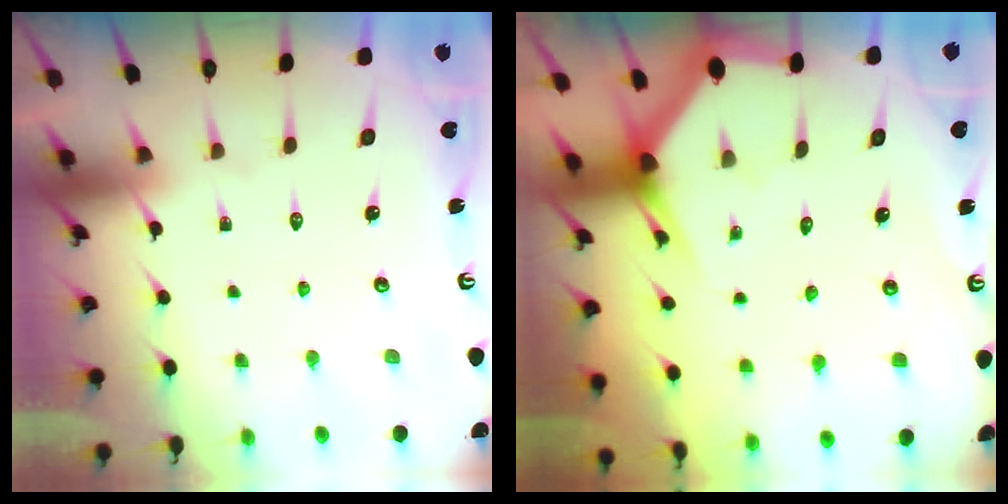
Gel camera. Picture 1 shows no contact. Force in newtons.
{"total": 2.7, "press": 2.7, "slide": 0.1}